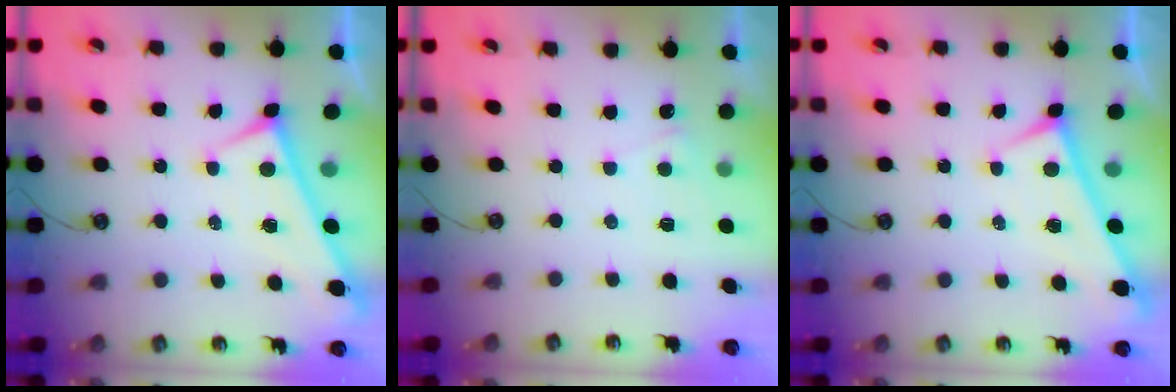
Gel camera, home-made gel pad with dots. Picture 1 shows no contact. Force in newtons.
{"total": 3.6, "press": 3.6, "slide": 0.3}
{"total": 0.0}